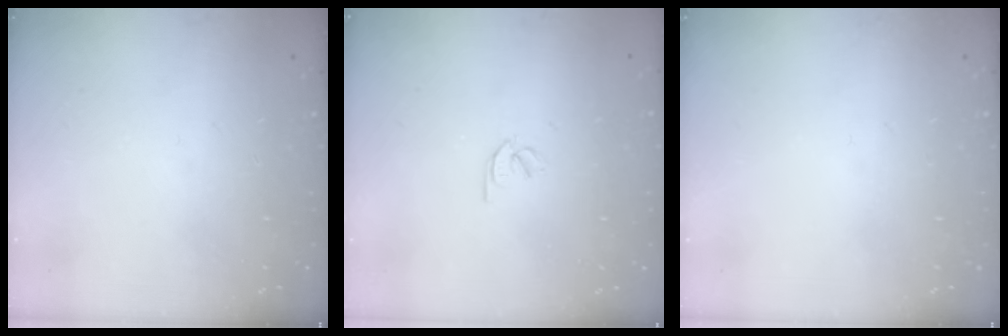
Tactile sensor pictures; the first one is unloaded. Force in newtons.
{"total": 1.8, "press": 1.7, "slide": 0.5}
{"total": 0.0}